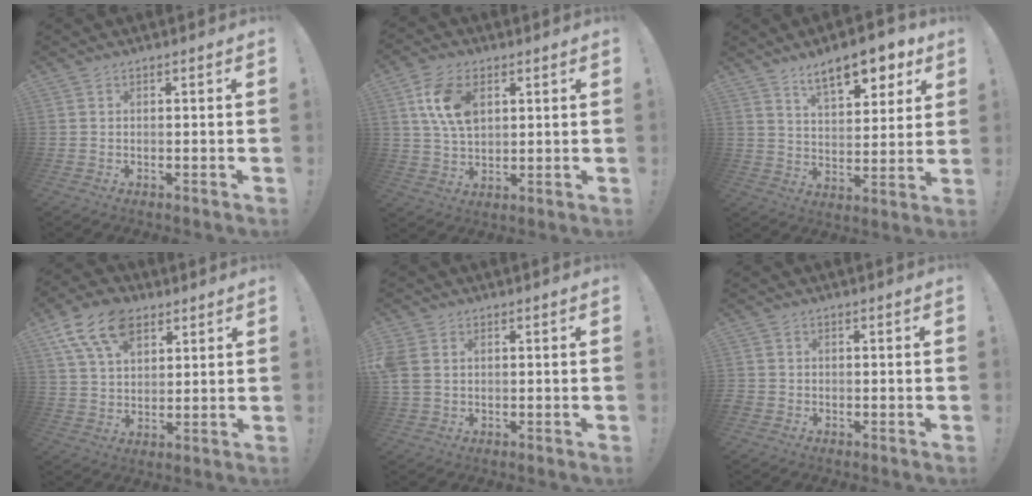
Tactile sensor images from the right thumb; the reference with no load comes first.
{"total": 11.6, "force": [4.0, 7.2, 8.2], "torque": [-0.149, 0.000, 0.075]}
{"total": 13.8, "force": [8.5, 5.3, 9.5], "torque": [-0.135, -0.042, 0.140]}
{"total": 14.6, "force": [7.9, 9.3, 8.0], "torque": [-0.143, -0.031, 0.146]}
{"total": 4.9, "force": [1.1, 3.8, 2.9], "torque": [-0.065, 0.000, 0.022]}
{"total": 1.5, "force": [-0.7, 1.3, 0.5], "torque": [-0.006, 0.003, -0.014]}